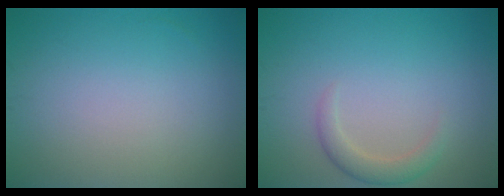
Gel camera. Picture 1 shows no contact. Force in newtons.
{"total": 1.9, "press": 1.9, "slide": 0.1}